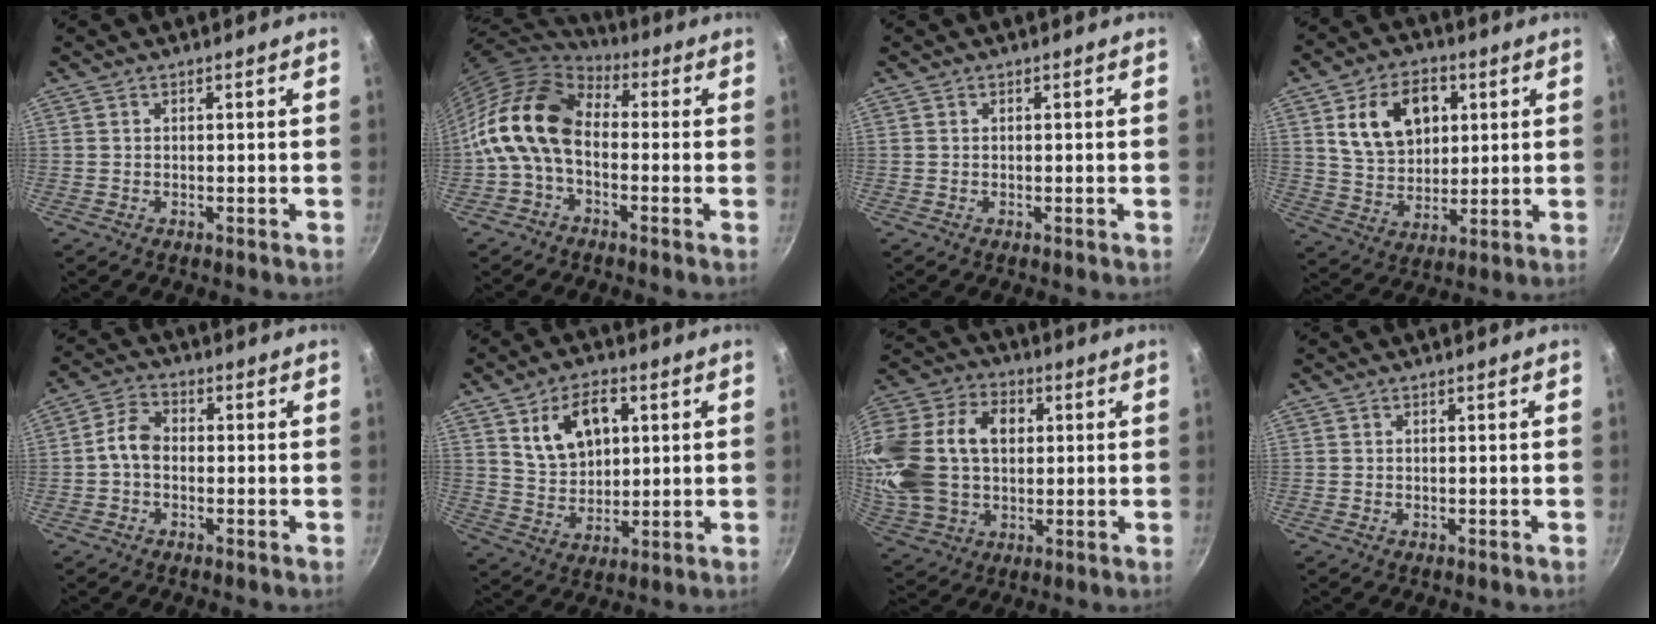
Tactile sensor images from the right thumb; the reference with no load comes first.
{"total": 14.0, "force": [-1.2, 9.0, 10.7], "torque": [-0.186, 0.036, -0.044]}
{"total": 0.0}
{"total": 14.4, "force": [4.4, 10.1, 9.2], "torque": [-0.124, -0.007, 0.078]}
{"total": 5.2, "force": [-0.8, 3.7, 3.6], "torque": [-0.061, 0.026, -0.026]}
{"total": 11.5, "force": [3.9, 7.5, 7.8], "torque": [-0.107, -0.011, 0.076]}
{"total": 23.8, "force": [3.1, 16.9, 16.5], "torque": [-0.316, 0.026, 0.058]}
{"total": 0.0}